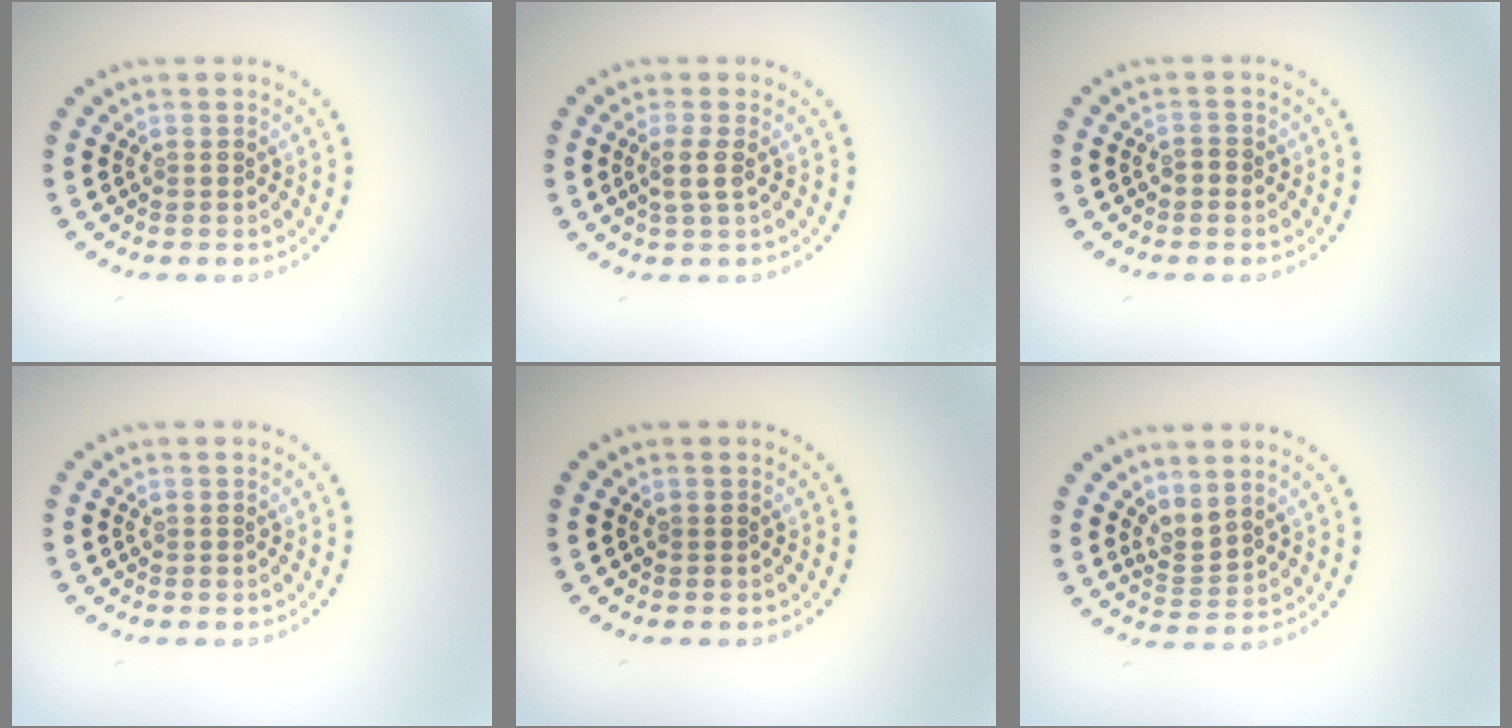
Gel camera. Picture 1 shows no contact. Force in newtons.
{"total": 1.6, "press": 1.2, "slide": 1.0}
{"total": 0.7, "press": 0.7, "slide": 0.2}
{"total": 0.0}
{"total": 0.0}
{"total": 2.2, "press": 1.5, "slide": 1.6}